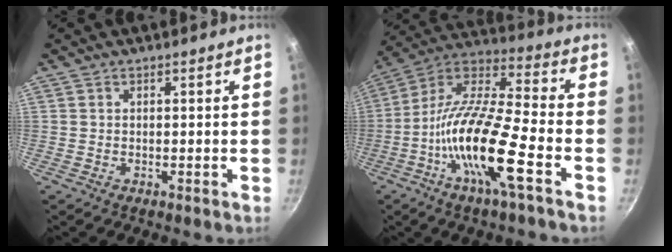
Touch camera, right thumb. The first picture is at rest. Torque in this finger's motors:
{"motor_torque": [2.57, 2.44, 2.00, -0.77, 0.28]}